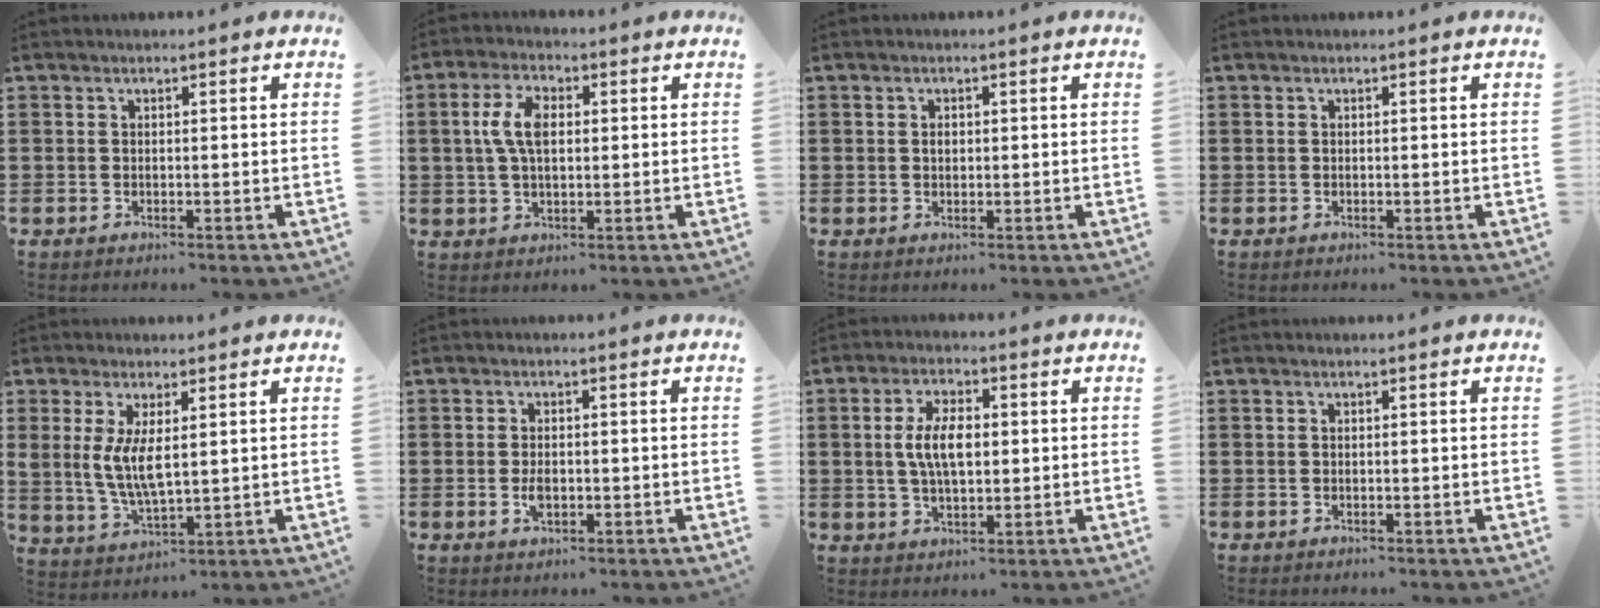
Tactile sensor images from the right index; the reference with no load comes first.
{"total": 6.2, "force": [0.6, 3.2, 5.3], "torque": [-0.123, 0.009, 0.004]}
{"total": 0.9, "force": [0.0, 0.6, 0.7], "torque": [-0.016, 0.003, -0.001]}
{"total": 0.0}
{"total": 6.1, "force": [1.2, 2.4, 5.4], "torque": [-0.109, -0.002, 0.018]}
{"total": 3.9, "force": [-1.3, 2.0, 3.1], "torque": [-0.067, 0.001, -0.026]}
{"total": 6.5, "force": [0.2, 2.9, 5.8], "torque": [-0.121, 0.007, -0.001]}
{"total": 0.0}